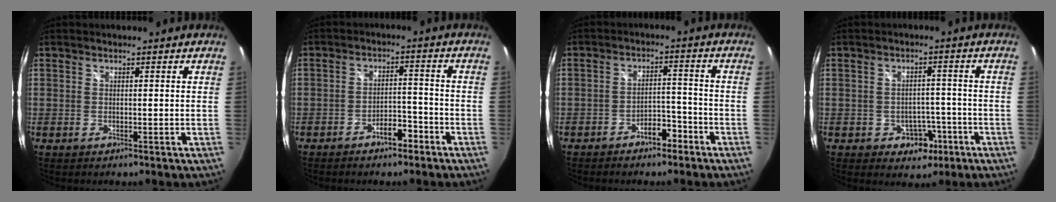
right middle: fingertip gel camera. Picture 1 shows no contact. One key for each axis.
{"total": 4.7, "fx": -3.5, "fy": 1.9, "fz": 2.5, "tx": -0.051, "ty": 0.007, "tz": -0.047}
{"total": 5.1, "fx": -3.8, "fy": 2.4, "fz": 2.4, "tx": -0.050, "ty": 0.015, "tz": -0.050}
{"total": 5.4, "fx": -2.5, "fy": 4.3, "fz": 2.2, "tx": -0.046, "ty": 0.011, "tz": -0.021}